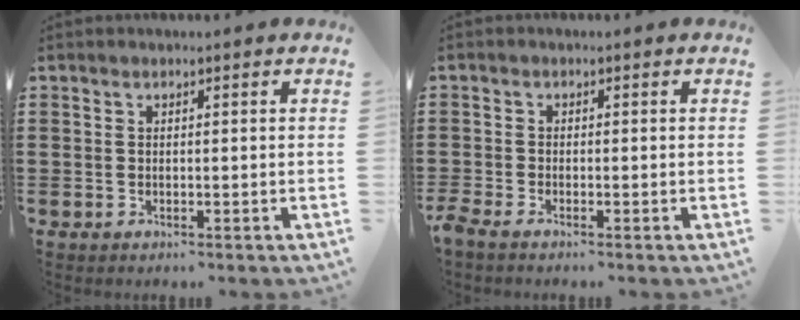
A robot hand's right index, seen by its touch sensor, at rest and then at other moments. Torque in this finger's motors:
{"motor_torque": [1.17, 0.97, 0.09, 0.00]}